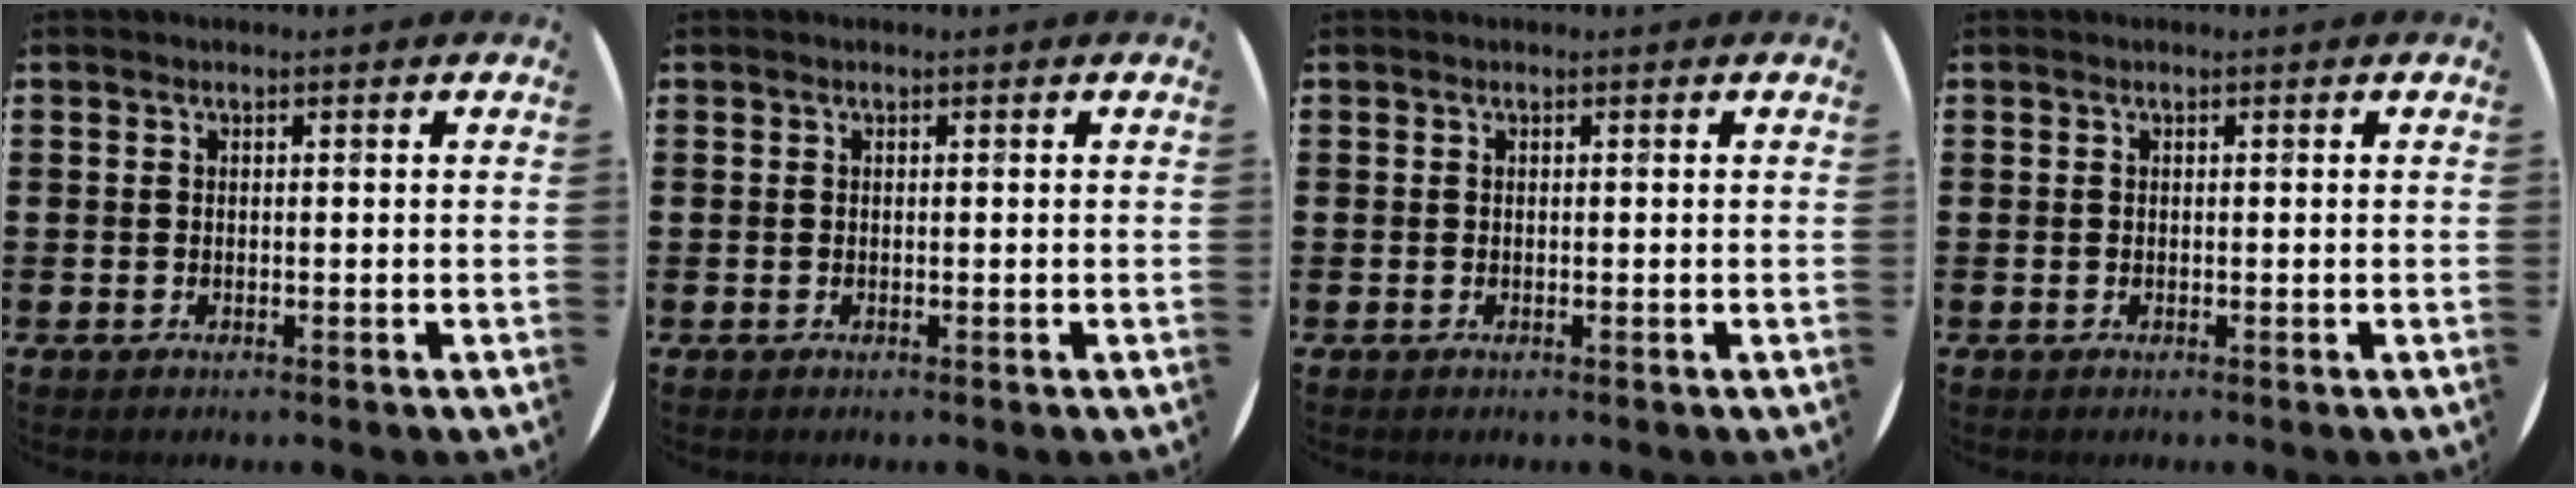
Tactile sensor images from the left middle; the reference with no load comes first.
{"total": 0.0}
{"total": 0.0}
{"total": 0.0}